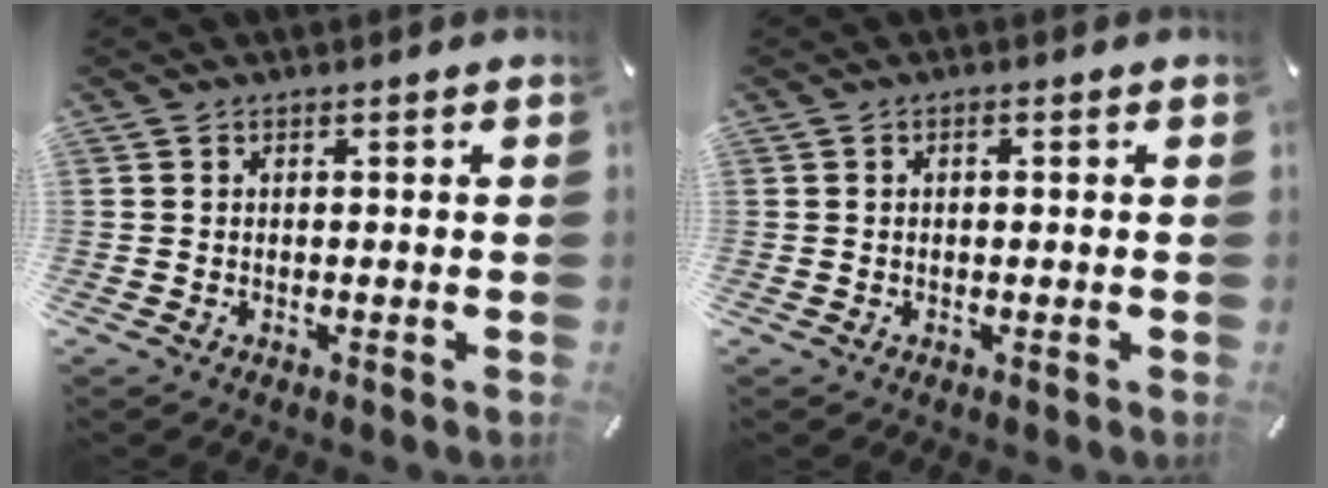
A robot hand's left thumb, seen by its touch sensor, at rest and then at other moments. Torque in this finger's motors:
{"motor_torque": [-0.02, -0.31, 0.01, 0.03, -0.01]}